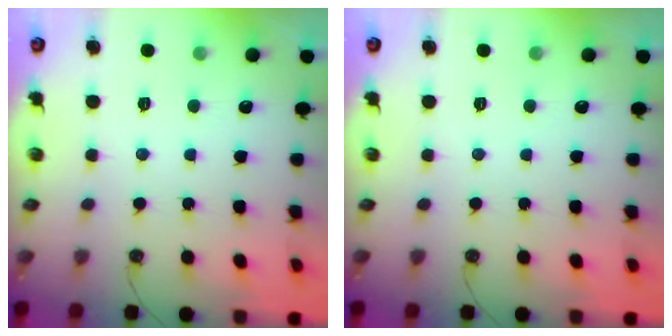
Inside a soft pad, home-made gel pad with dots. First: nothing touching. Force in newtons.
{"total": 0.0}